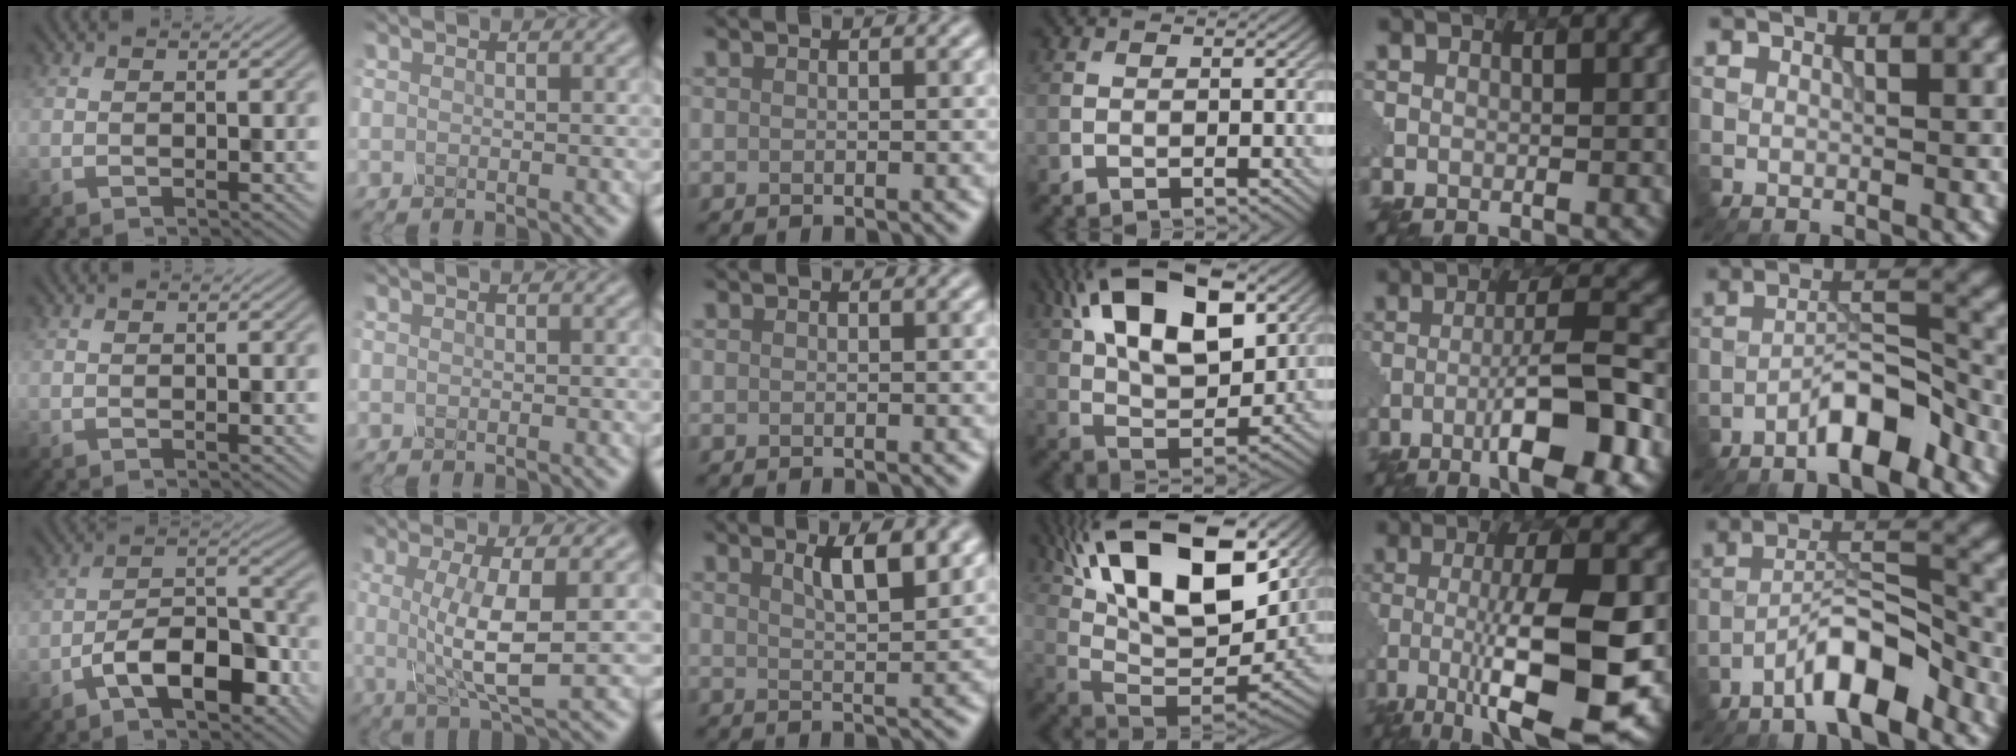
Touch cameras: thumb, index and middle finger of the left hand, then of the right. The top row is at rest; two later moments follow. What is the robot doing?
{"motion": "disassemble", "object": "glue stick"}